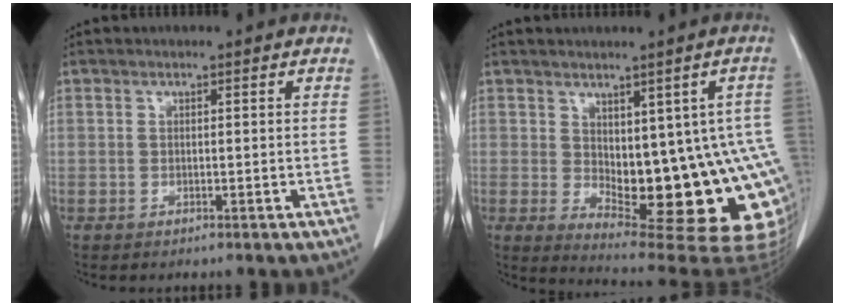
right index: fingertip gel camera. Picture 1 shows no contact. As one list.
[{"total": 18.1, "force": [-2.8, 7.2, 16.4], "torque": [-0.134, 0.009, -0.014]}]